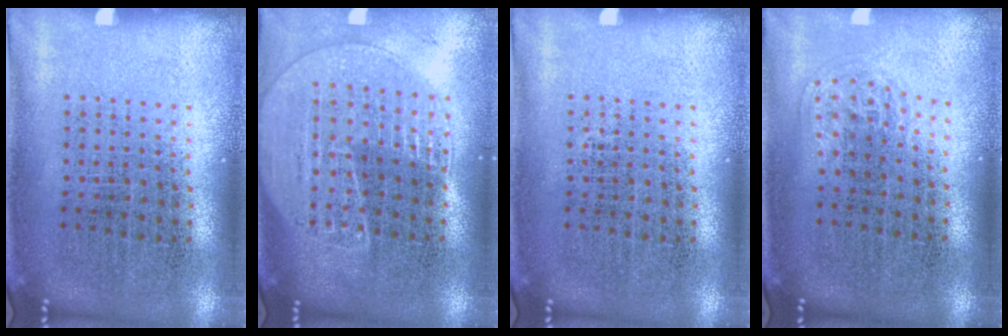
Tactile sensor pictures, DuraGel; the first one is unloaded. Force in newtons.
{"total": 1.7, "press": 1.6, "slide": 0.6}
{"total": 0.0}
{"total": 1.0, "press": 0.6, "slide": 0.8}